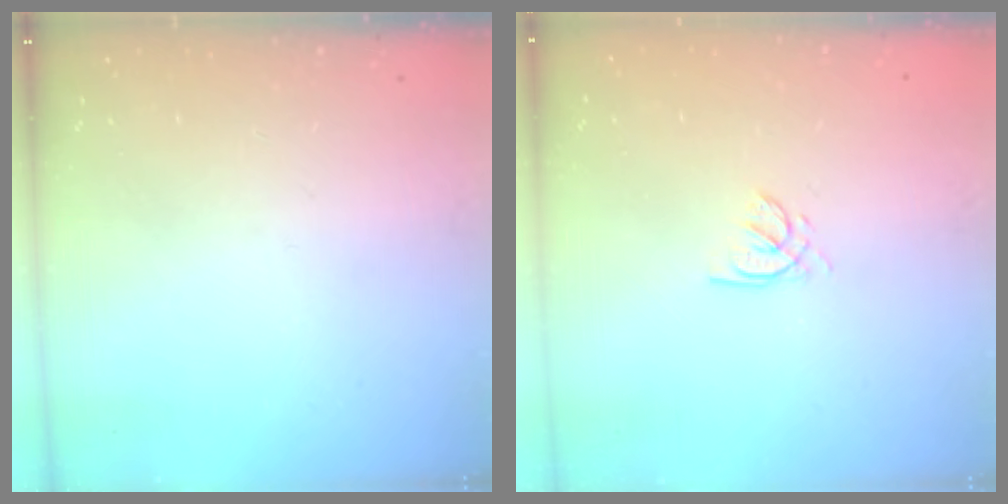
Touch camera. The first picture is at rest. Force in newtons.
{"total": 1.4, "press": 1.4, "slide": 0.2}